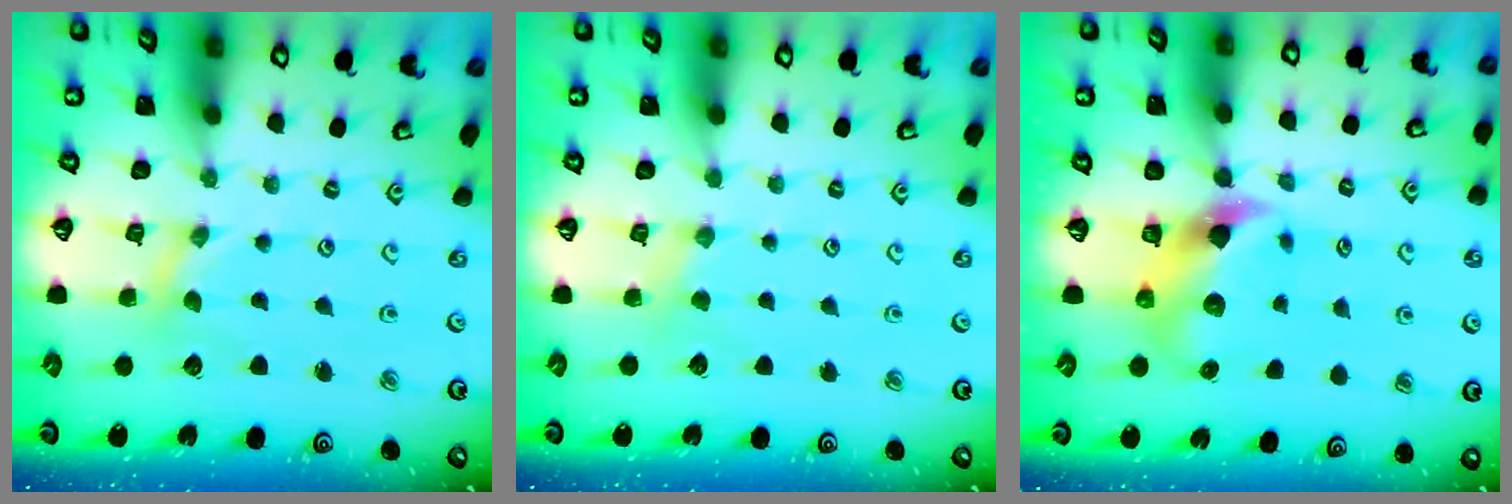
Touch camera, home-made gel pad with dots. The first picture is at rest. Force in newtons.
{"total": 2.2, "press": 2.1, "slide": 0.4}
{"total": 7.5, "press": 7.4, "slide": 0.9}